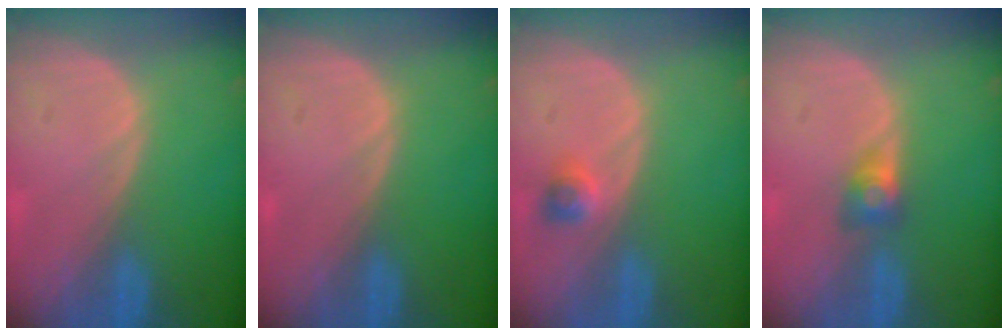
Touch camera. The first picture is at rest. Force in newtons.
{"total": 0.0}
{"total": 2.3, "press": 2.0, "slide": 1.1}
{"total": 2.9, "press": 2.4, "slide": 1.5}